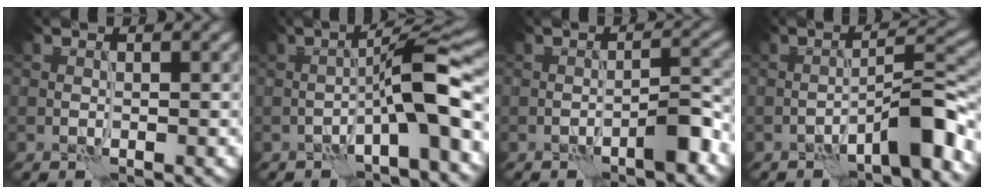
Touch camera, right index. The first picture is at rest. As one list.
[{"total": 6.9, "force": [-2.4, 1.0, 6.4], "torque": [-0.094, 0.031, -0.043]}, {"total": 3.1, "force": [-2.0, 0.7, 2.3], "torque": [-0.034, 0.014, -0.034]}, {"total": 5.6, "force": [-3.5, 1.1, 4.2], "torque": [-0.059, 0.024, -0.057]}]